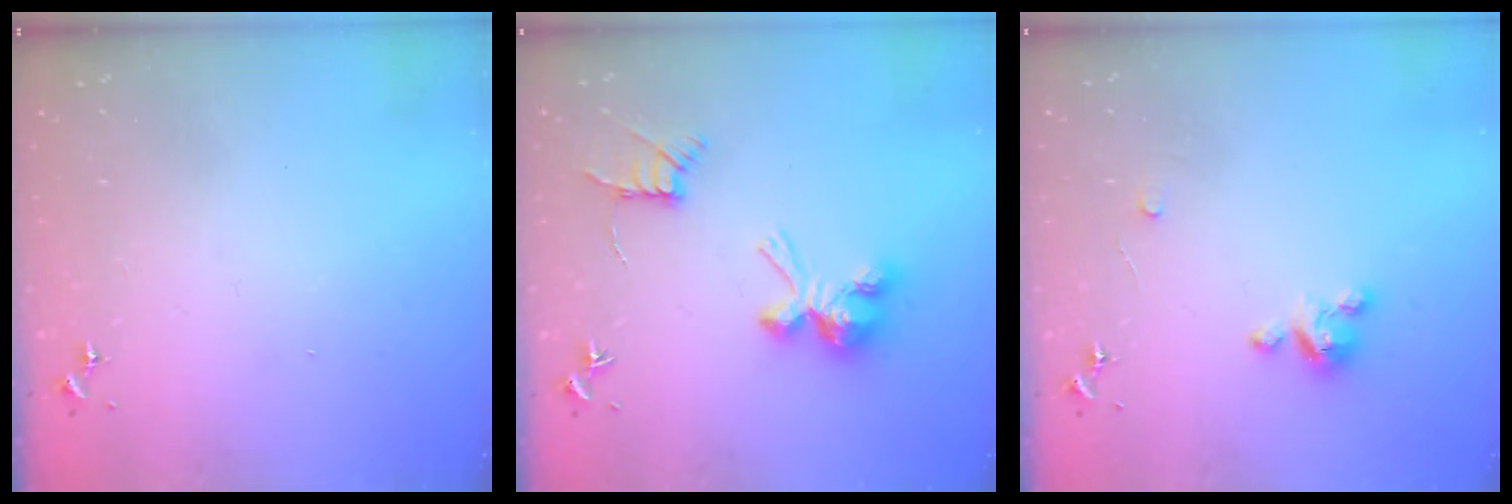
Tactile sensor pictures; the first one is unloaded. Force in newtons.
{"total": 11.6, "press": 11.5, "slide": 0.7}
{"total": 4.2, "press": 4.2, "slide": 0.3}